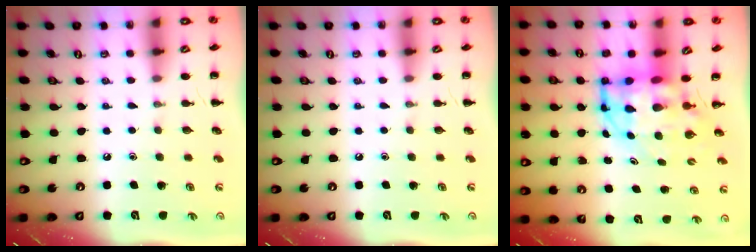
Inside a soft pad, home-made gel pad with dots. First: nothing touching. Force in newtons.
{"total": 0.0}
{"total": 7.1, "press": 6.8, "slide": 1.9}